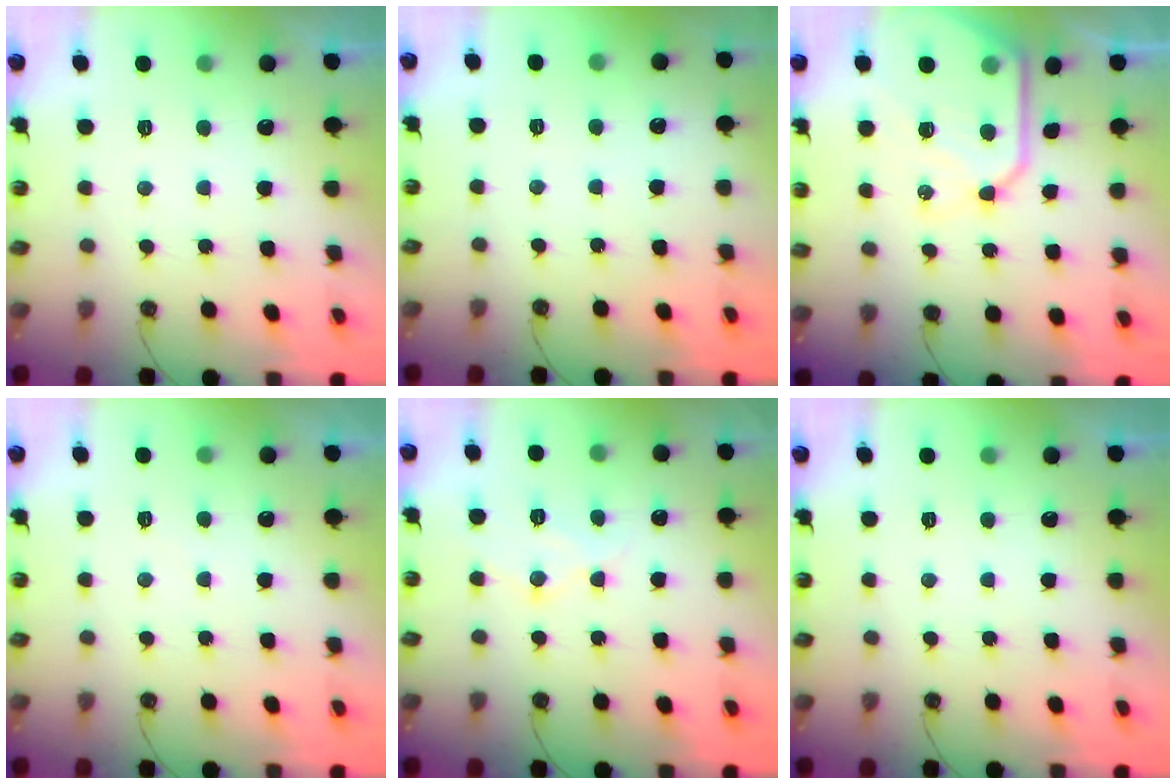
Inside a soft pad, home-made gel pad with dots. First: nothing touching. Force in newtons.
{"total": 2.5, "press": 2.5, "slide": 0.3}
{"total": 16.2, "press": 16.1, "slide": 1.5}
{"total": 2.5, "press": 2.5, "slide": 0.4}
{"total": 8.9, "press": 8.8, "slide": 0.8}
{"total": 0.0}